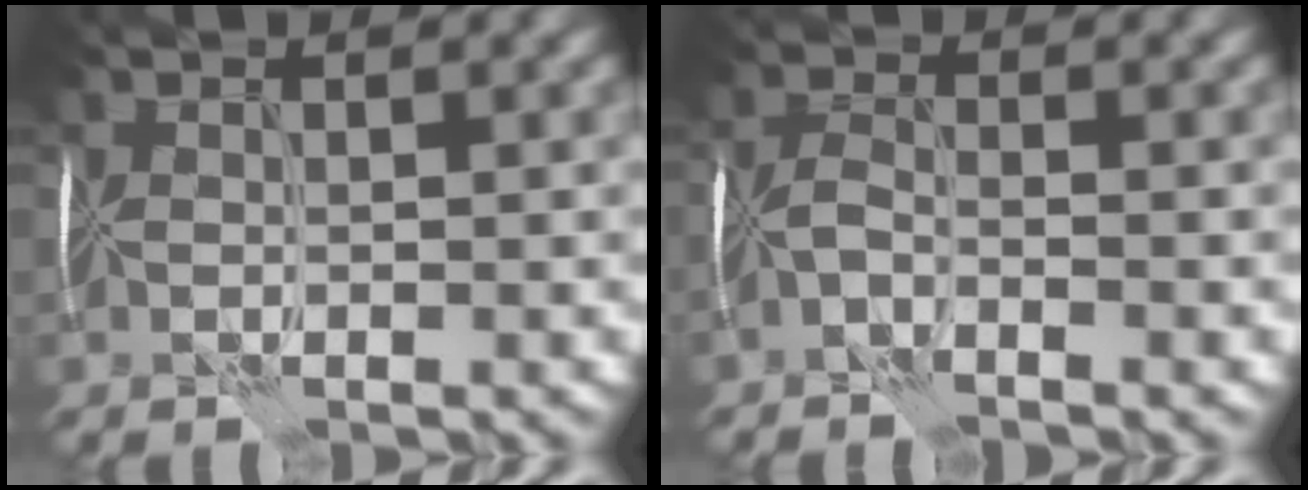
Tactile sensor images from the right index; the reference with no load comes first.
{"total": 1.7, "force": [-1.1, 0.4, 1.2], "torque": [-0.026, 0.005, -0.029]}